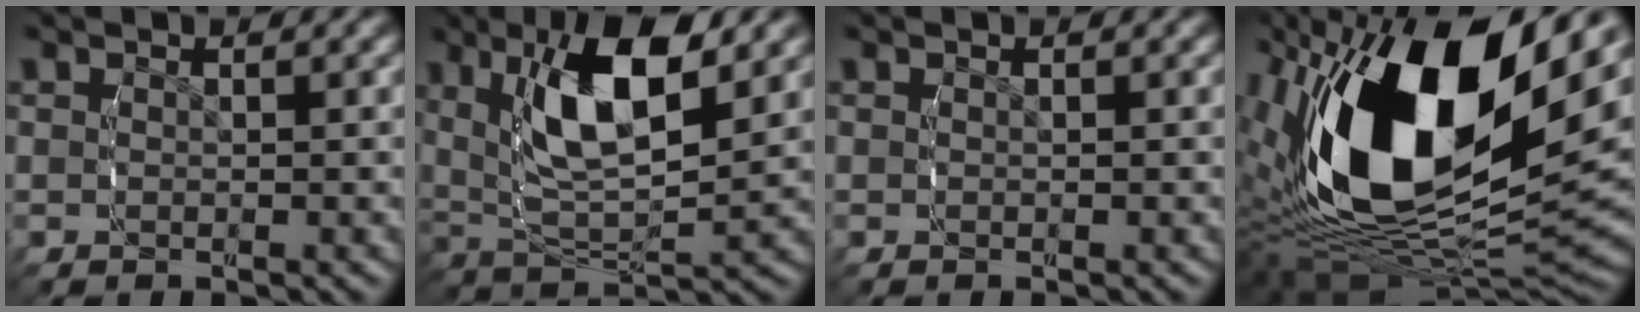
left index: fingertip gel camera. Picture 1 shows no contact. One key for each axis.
{"total": 9.3, "fx": 2.6, "fy": 4.5, "fz": 7.7, "tx": -0.153, "ty": -0.001, "tz": 0.049}
{"total": 0.0}
{"total": 21.5, "fx": 2.4, "fy": 11.9, "fz": 17.7, "tx": -0.344, "ty": -0.015, "tz": 0.042}